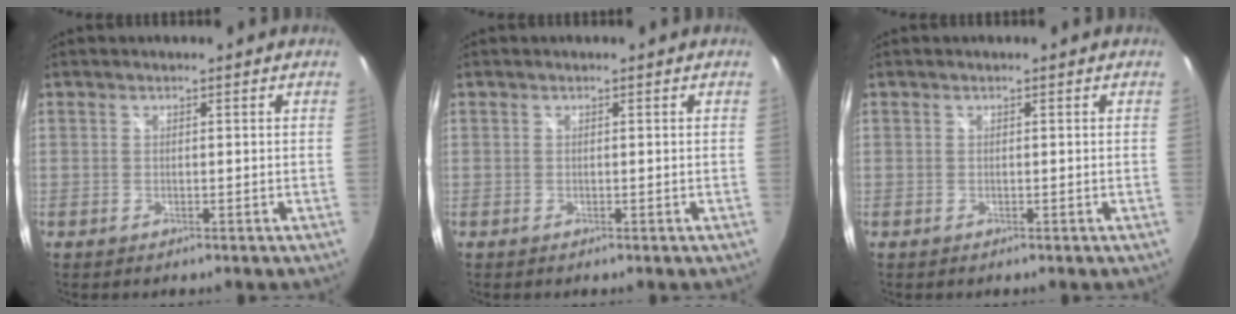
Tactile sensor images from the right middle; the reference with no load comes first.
{"total": 0.0}
{"total": 0.0}